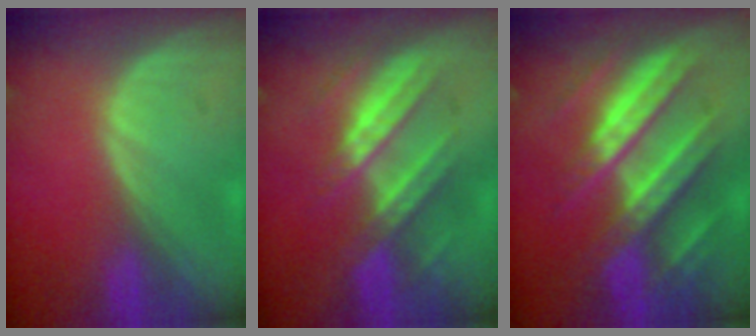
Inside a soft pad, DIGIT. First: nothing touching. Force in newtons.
{"total": 7.4, "press": 7.3, "slide": 1.0}
{"total": 11.3, "press": 11.2, "slide": 1.1}